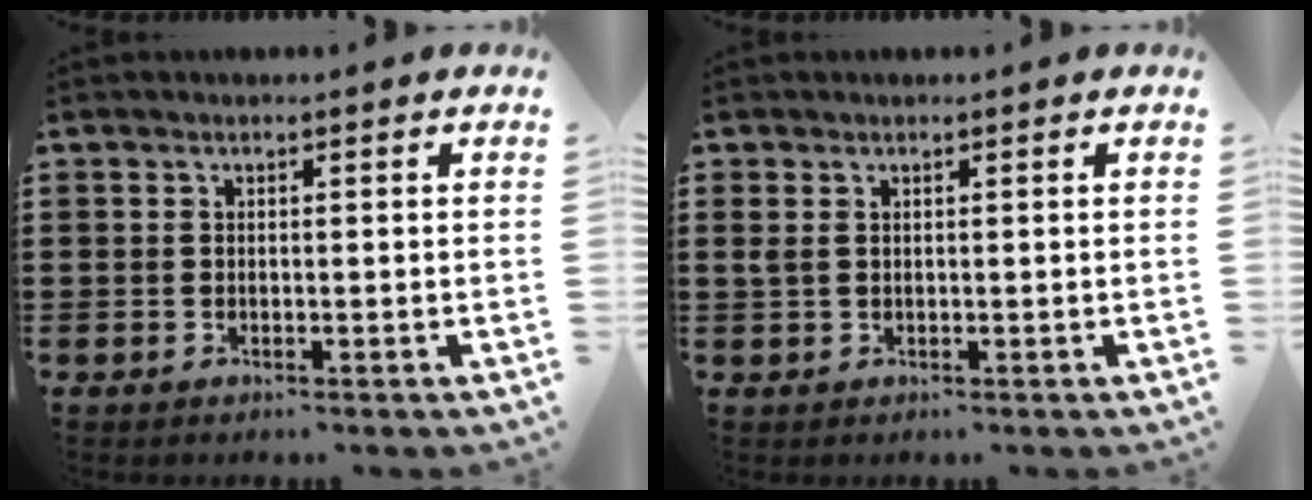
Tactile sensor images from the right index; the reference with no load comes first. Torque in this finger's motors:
{"motor_torque": [0.07, -0.01, 0.02, 0.01]}